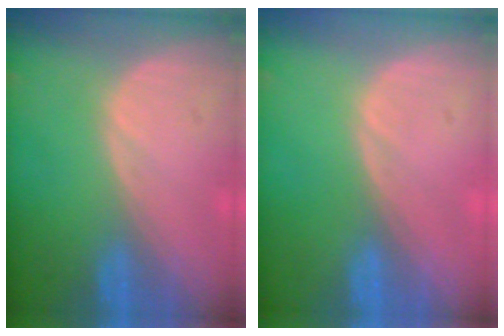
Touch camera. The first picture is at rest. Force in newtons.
{"total": 0.0}